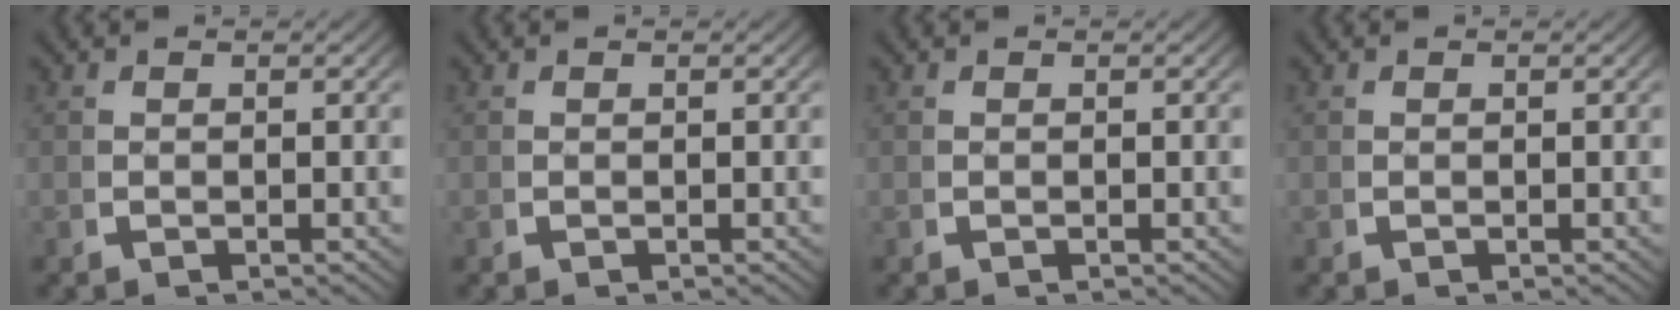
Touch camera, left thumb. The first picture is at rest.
{"total": 0.0}
{"total": 0.0}
{"total": 0.0}